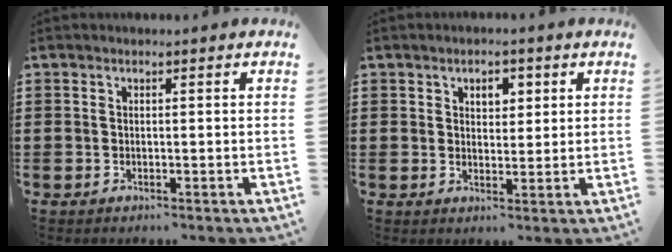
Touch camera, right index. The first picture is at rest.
{"total": 2.9, "force": [1.3, 2.0, 1.7], "torque": [-0.024, 0.005, 0.017]}